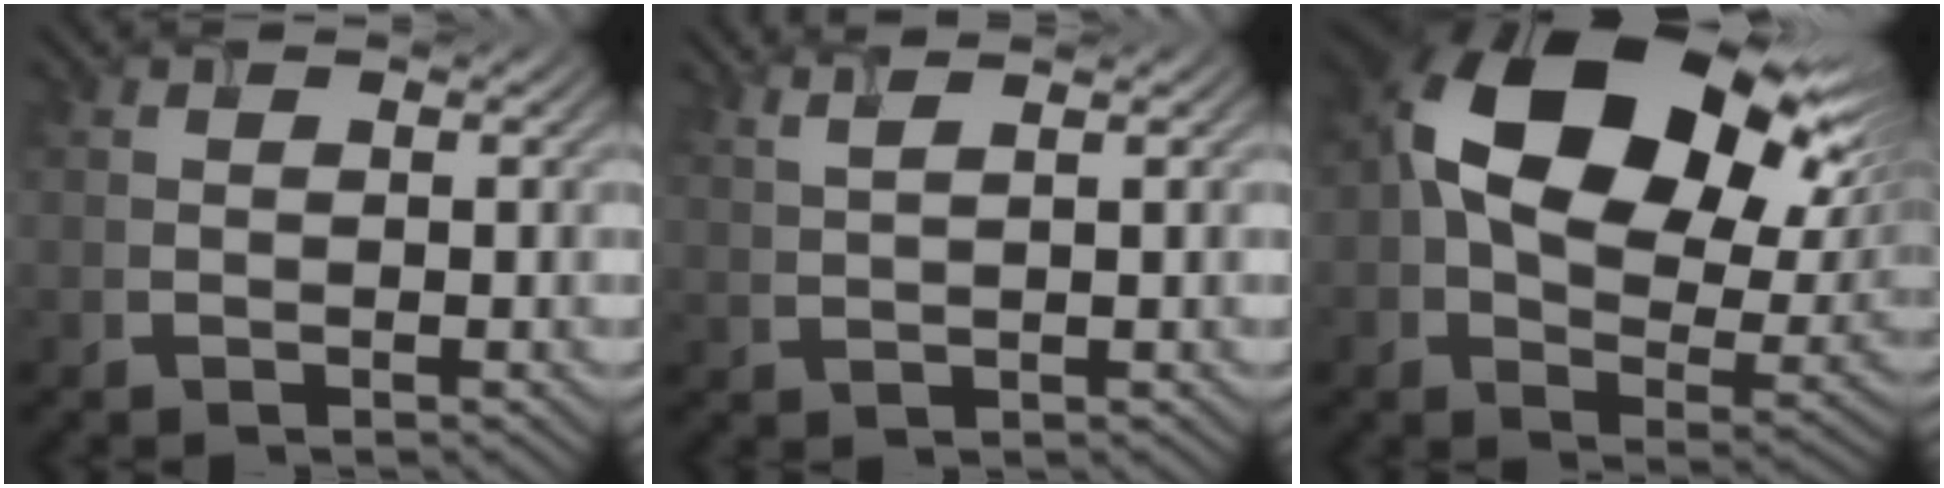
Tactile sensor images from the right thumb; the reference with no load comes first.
{"total": 3.3, "force": [2.2, 0.7, 2.4], "torque": [-0.034, 0.011, 0.027]}
{"total": 20.0, "force": [6.6, 12.1, 14.5], "torque": [-0.285, 0.004, 0.126]}